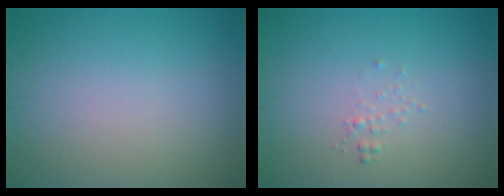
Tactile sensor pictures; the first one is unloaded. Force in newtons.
{"total": 0.6, "press": 0.6, "slide": 0.1}